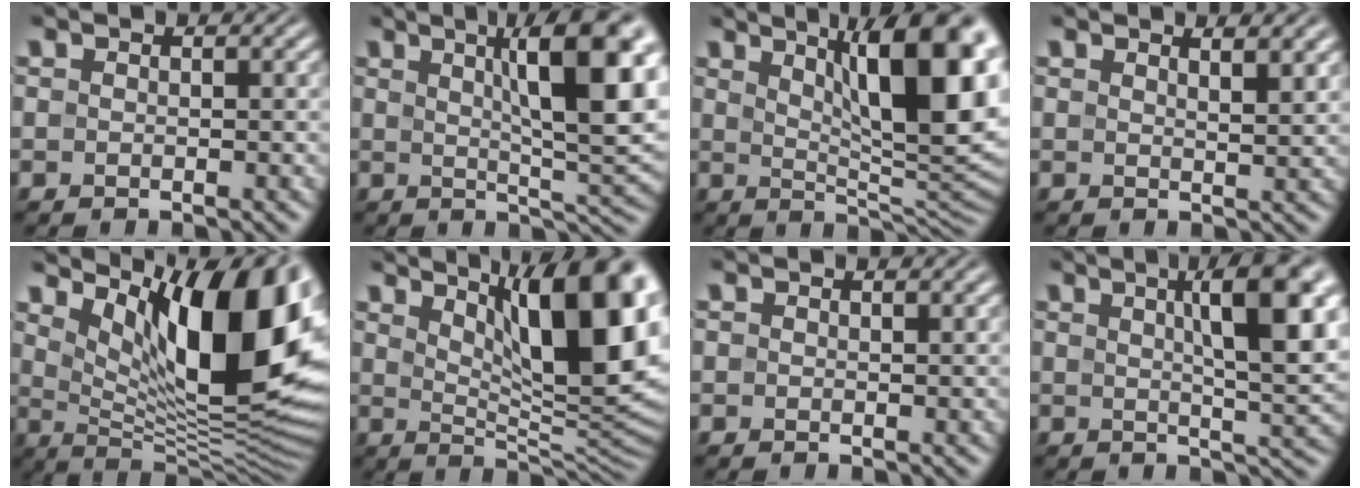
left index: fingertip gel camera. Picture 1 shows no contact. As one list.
[{"total": 11.2, "force": [3.5, 2.8, 10.2], "torque": [-0.133, 0.004, 0.055]}, {"total": 12.5, "force": [4.4, 4.0, 11.1], "torque": [-0.121, 0.005, 0.066]}, {"total": 2.2, "force": [1.7, 0.6, 1.2], "torque": [-0.005, 0.003, 0.019]}, {"total": 15.0, "force": [5.8, 5.8, 12.5], "torque": [-0.161, -0.006, 0.100]}, {"total": 13.8, "force": [5.5, 4.6, 11.8], "torque": [-0.137, 0.007, 0.084]}, {"total": 0.0}, {"total": 8.8, "force": [2.8, 2.0, 8.1], "torque": [-0.099, 0.011, 0.041]}]